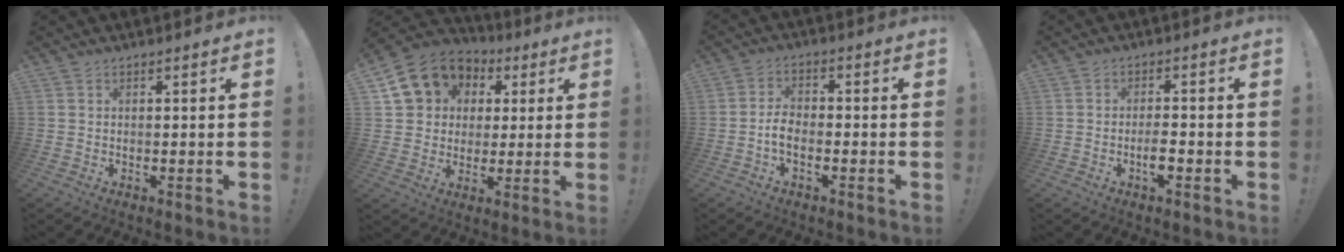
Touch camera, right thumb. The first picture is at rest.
{"total": 13.9, "force": [5.5, 11.7, 5.2], "torque": [-0.071, -0.025, 0.119]}
{"total": 4.9, "force": [-2.0, 2.5, 3.7], "torque": [-0.082, 0.004, -0.035]}
{"total": 3.9, "force": [-2.0, 2.3, 2.3], "torque": [-0.034, 0.010, -0.035]}